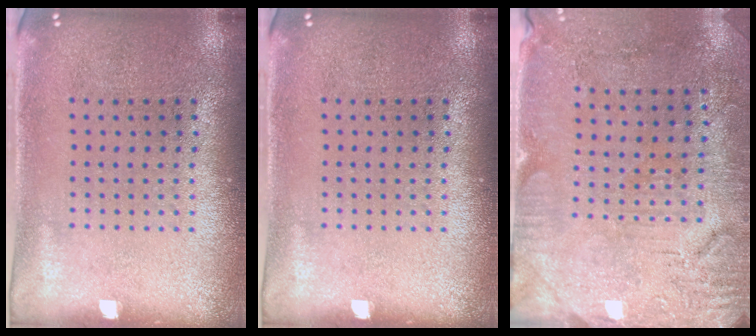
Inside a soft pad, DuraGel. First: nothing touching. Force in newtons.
{"total": 0.0}
{"total": 3.2, "press": 2.8, "slide": 1.5}